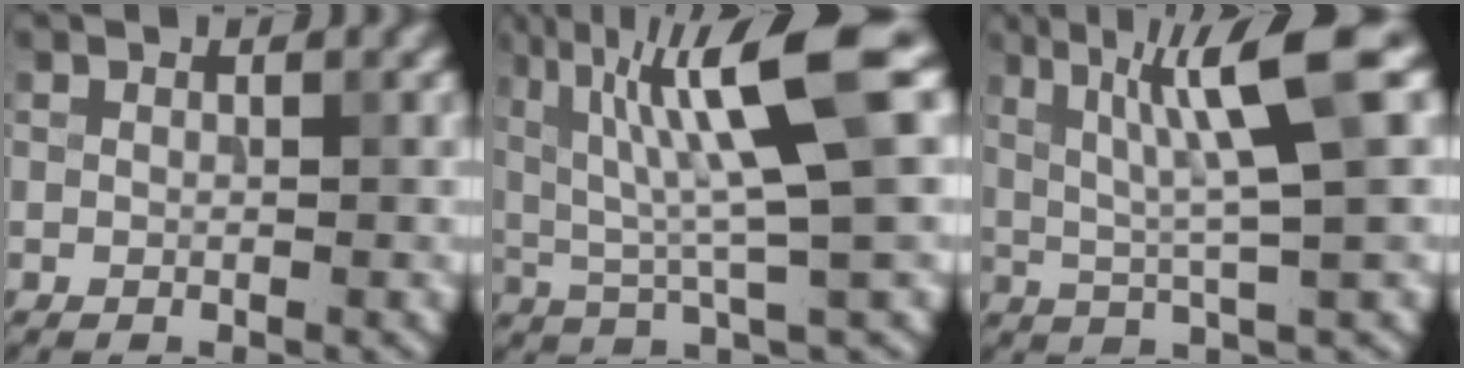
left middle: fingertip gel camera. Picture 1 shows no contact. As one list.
[{"total": 10.7, "force": [3.3, 1.7, 10.0], "torque": [-0.160, 0.013, 0.060]}, {"total": 8.0, "force": [2.3, 0.8, 7.6], "torque": [-0.130, 0.016, 0.040]}]